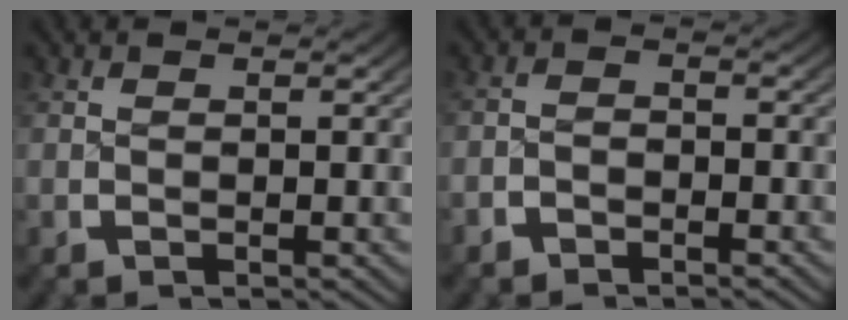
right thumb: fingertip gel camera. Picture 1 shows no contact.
{"total": 1.8, "force": [-1.6, 0.8, 0.2], "torque": [0.004, -0.001, -0.034]}